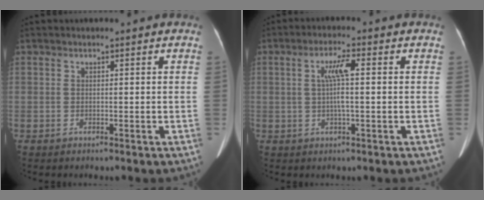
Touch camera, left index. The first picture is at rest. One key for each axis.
{"total": 4.8, "fx": 0.5, "fy": 0.2, "fz": 4.8, "tx": -0.095, "ty": 0.007, "tz": 0.009}